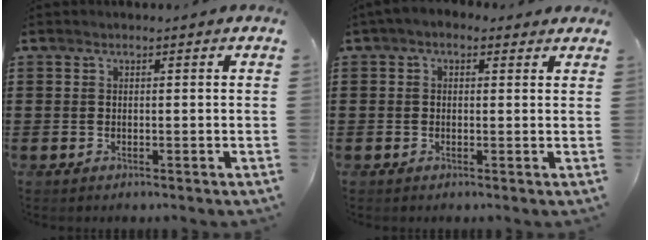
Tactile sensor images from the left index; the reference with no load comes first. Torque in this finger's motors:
{"motor_torque": [2.14, 0.00, 0.06, -0.13]}